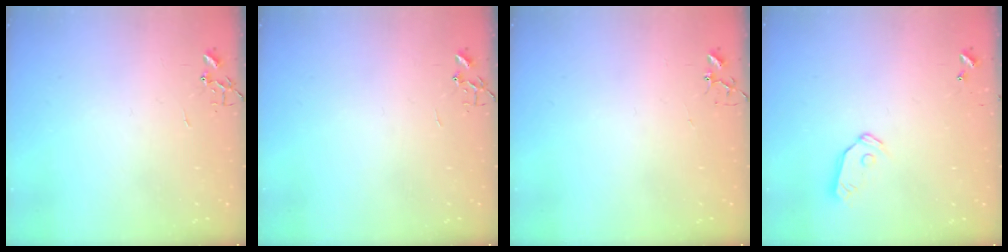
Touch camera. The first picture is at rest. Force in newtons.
{"total": 0.0}
{"total": 2.9, "press": 2.9, "slide": 0.2}
{"total": 7.6, "press": 7.6, "slide": 0.2}